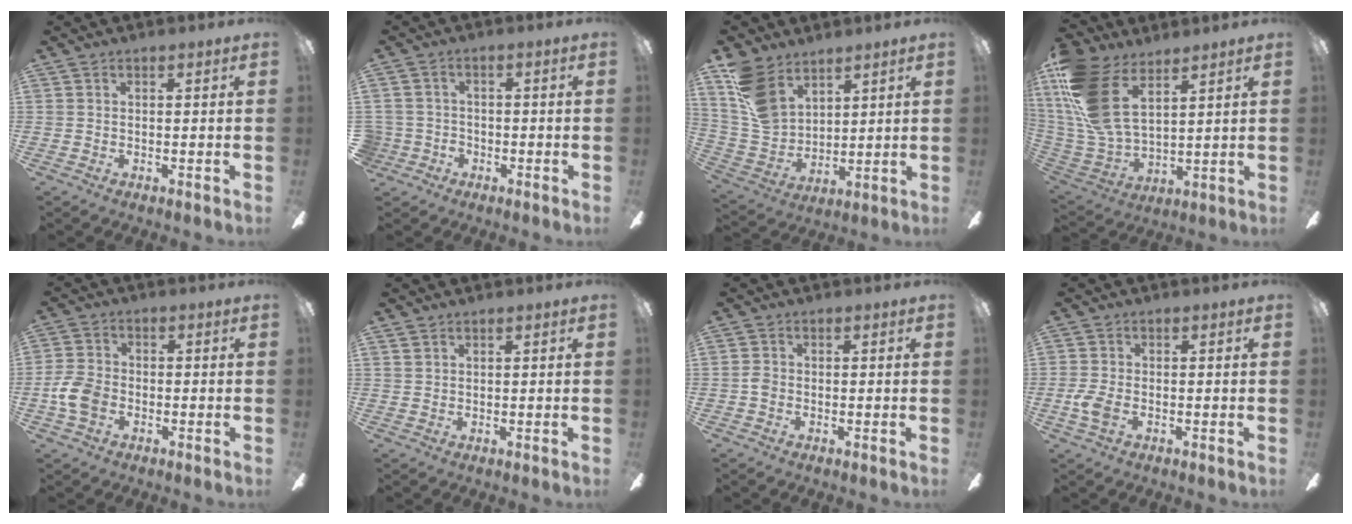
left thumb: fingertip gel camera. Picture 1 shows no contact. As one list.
[{"total": 3.4, "force": [-0.9, 3.2, 0.1], "torque": [-0.015, 0.003, -0.017]}, {"total": 14.0, "force": [8.7, 8.6, 6.7], "torque": [-0.163, -0.027, 0.174]}, {"total": 19.4, "force": [9.5, 10.4, 13.5], "torque": [-0.319, -0.048, 0.171]}, {"total": 7.1, "force": [-2.4, 4.9, 4.5], "torque": [-0.106, 0.010, -0.044]}, {"total": 0.8, "force": [0.6, 0.6, 0.1], "torque": [-0.003, -0.002, 0.012]}, {"total": 1.7, "force": [-0.6, 1.3, 1.0], "torque": [-0.018, 0.003, -0.011]}, {"total": 4.5, "force": [-1.5, 2.5, 3.4], "torque": [-0.081, -0.002, -0.030]}]